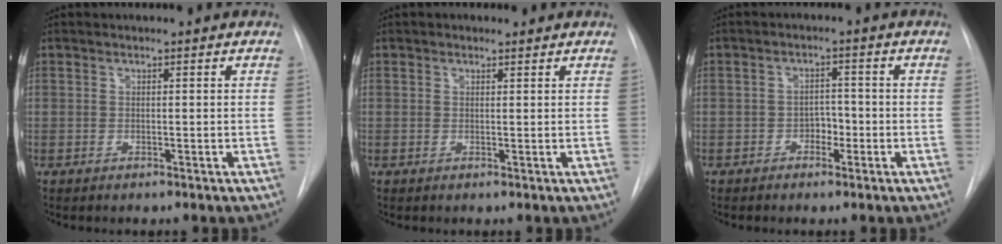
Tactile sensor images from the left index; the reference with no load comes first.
{"total": 0.8, "force": [0.6, 0.5, 0.0], "torque": [0.000, 0.001, 0.004]}
{"total": 2.6, "force": [-1.2, 1.7, 1.5], "torque": [-0.015, 0.007, -0.021]}